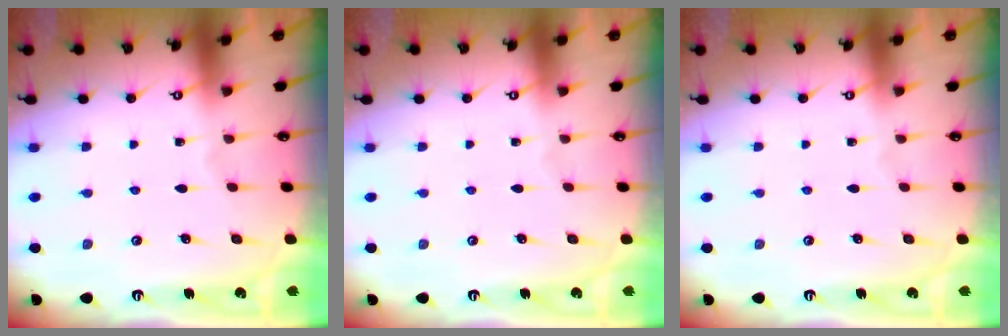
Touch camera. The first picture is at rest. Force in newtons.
{"total": 0.0}
{"total": 0.0}